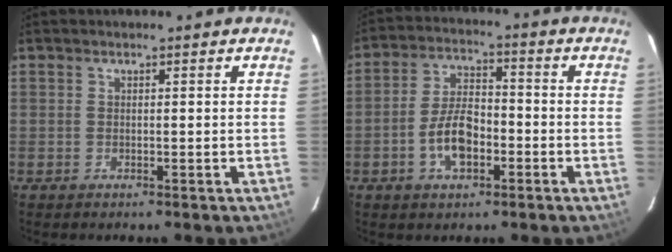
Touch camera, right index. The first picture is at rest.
{"total": 8.5, "force": [-3.2, 4.3, 6.6], "torque": [-0.134, 0.012, -0.053]}